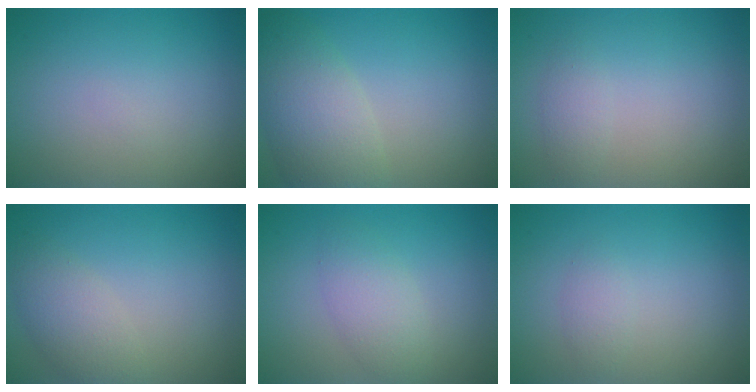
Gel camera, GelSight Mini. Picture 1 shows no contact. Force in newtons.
{"total": 5.6, "press": 5.6, "slide": 0.5}
{"total": 1.2, "press": 1.2, "slide": 0.1}
{"total": 3.0, "press": 3.0, "slide": 0.1}
{"total": 2.7, "press": 2.7, "slide": 0.0}
{"total": 1.1, "press": 1.1, "slide": 0.1}